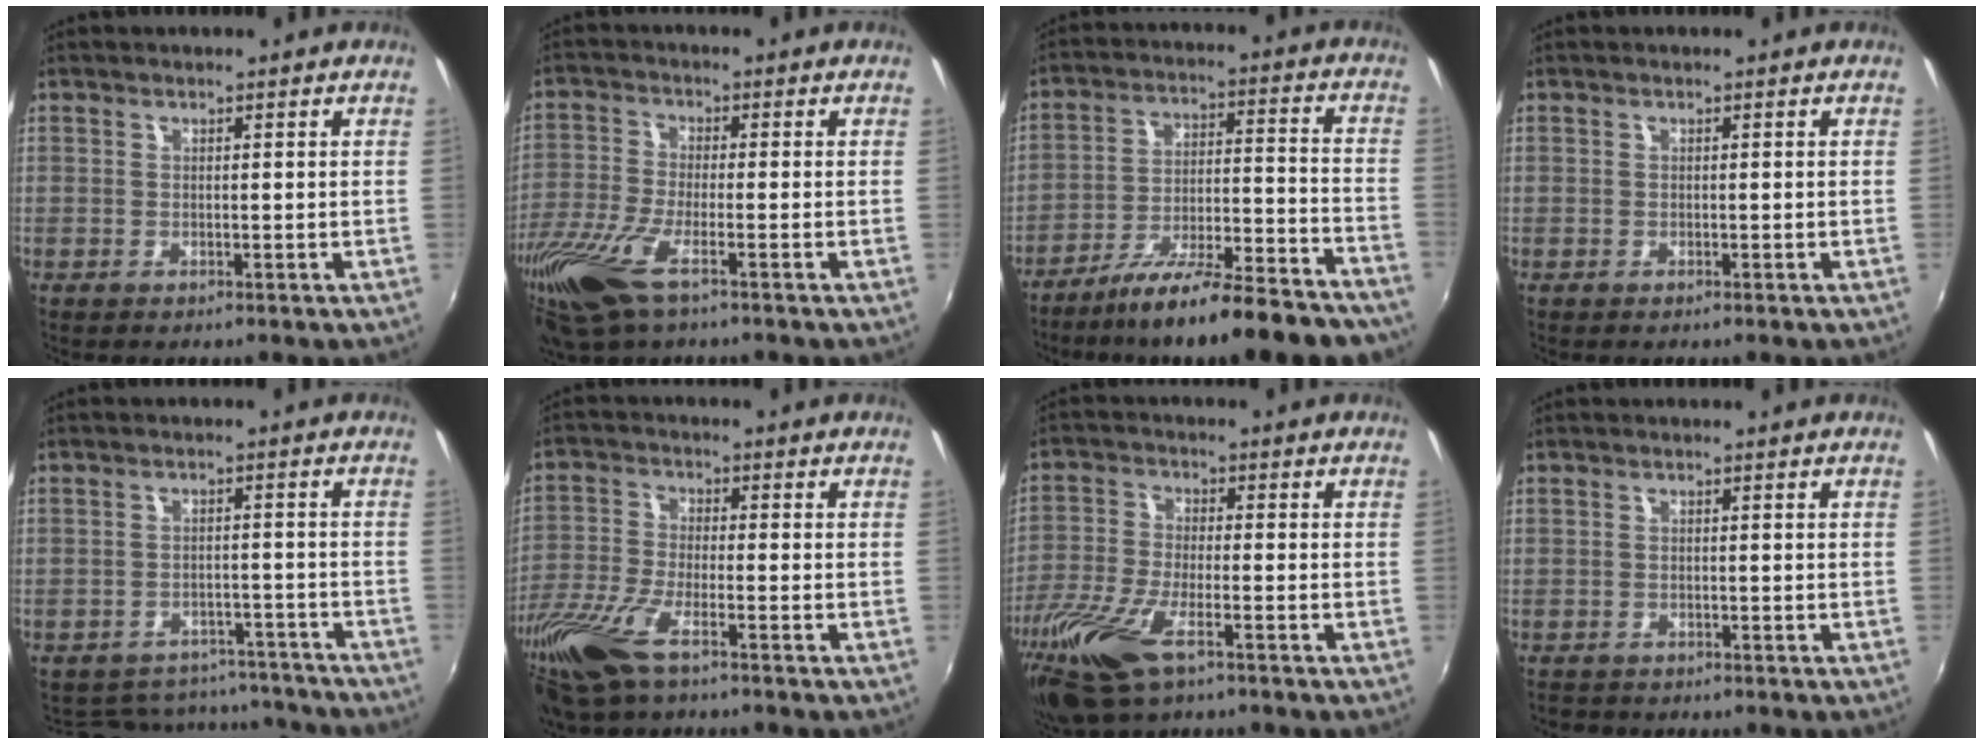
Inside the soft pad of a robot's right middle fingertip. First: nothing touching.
{"total": 13.0, "force": [-8.0, 3.6, 9.7], "torque": [-0.220, -0.047, -0.159]}
{"total": 21.6, "force": [-18.0, 3.5, 11.5], "torque": [-0.187, -0.033, -0.258]}
{"total": 0.0}
{"total": 13.8, "force": [-12.2, 5.9, 2.8], "torque": [-0.069, 0.027, -0.146]}
{"total": 12.4, "force": [-8.2, 3.3, 8.7], "torque": [-0.202, -0.037, -0.167]}
{"total": 14.6, "force": [-8.7, 5.0, 10.6], "torque": [-0.243, -0.044, -0.173]}
{"total": 1.6, "force": [-1.4, 0.9, 0.2], "torque": [-0.009, -0.006, -0.022]}